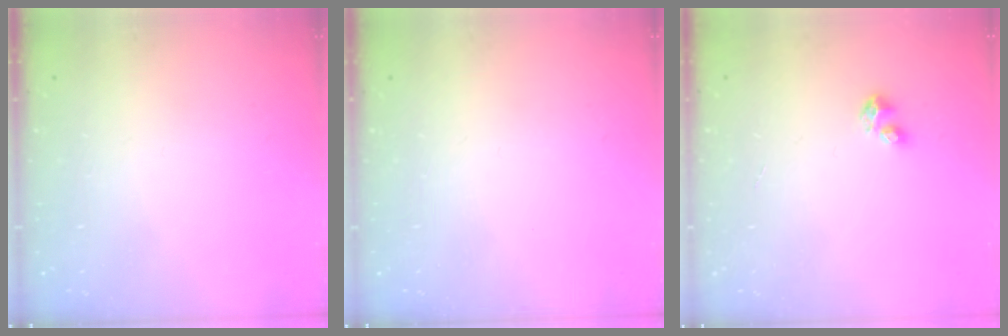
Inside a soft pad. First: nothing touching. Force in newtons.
{"total": 0.0}
{"total": 3.0, "press": 2.9, "slide": 0.3}